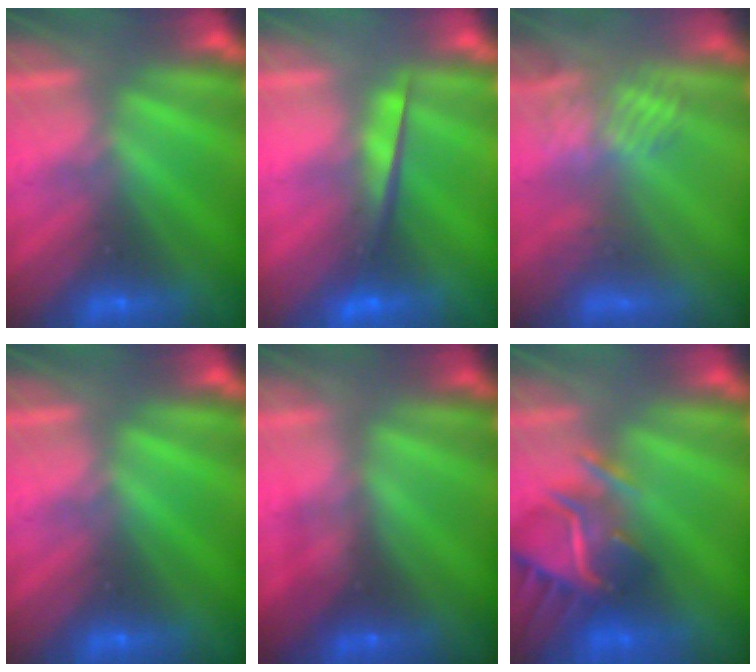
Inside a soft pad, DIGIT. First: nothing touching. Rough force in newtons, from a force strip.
{"total": 4.5}
{"total": 2.8}
{"total": 0.0}
{"total": 2.0}
{"total": 5.8}